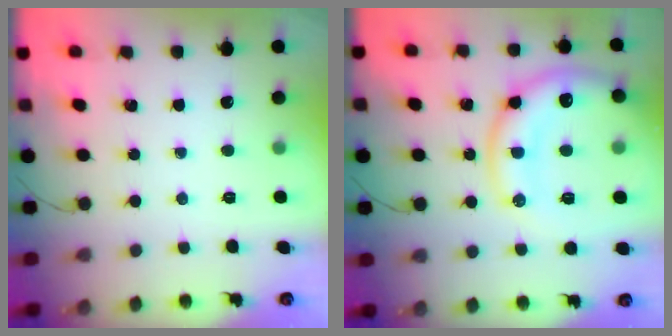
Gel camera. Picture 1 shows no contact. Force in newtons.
{"total": 18.4, "press": 18.2, "slide": 2.2}